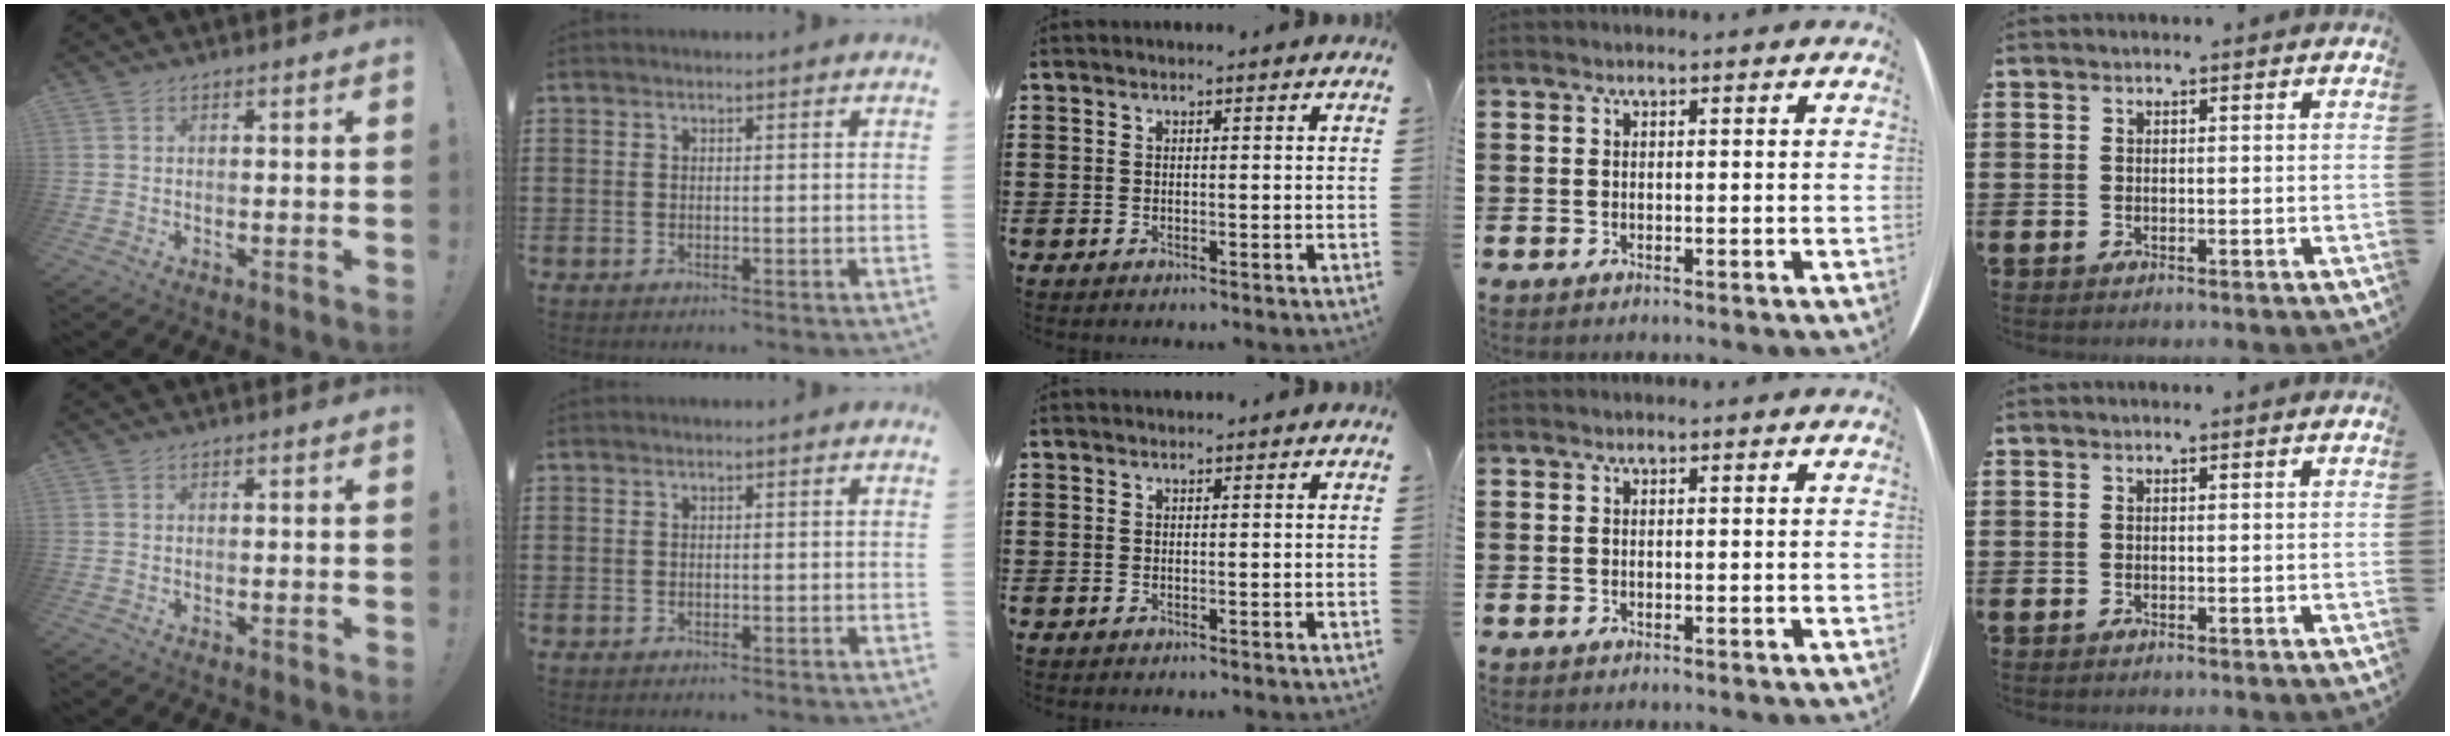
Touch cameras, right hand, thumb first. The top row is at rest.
{}